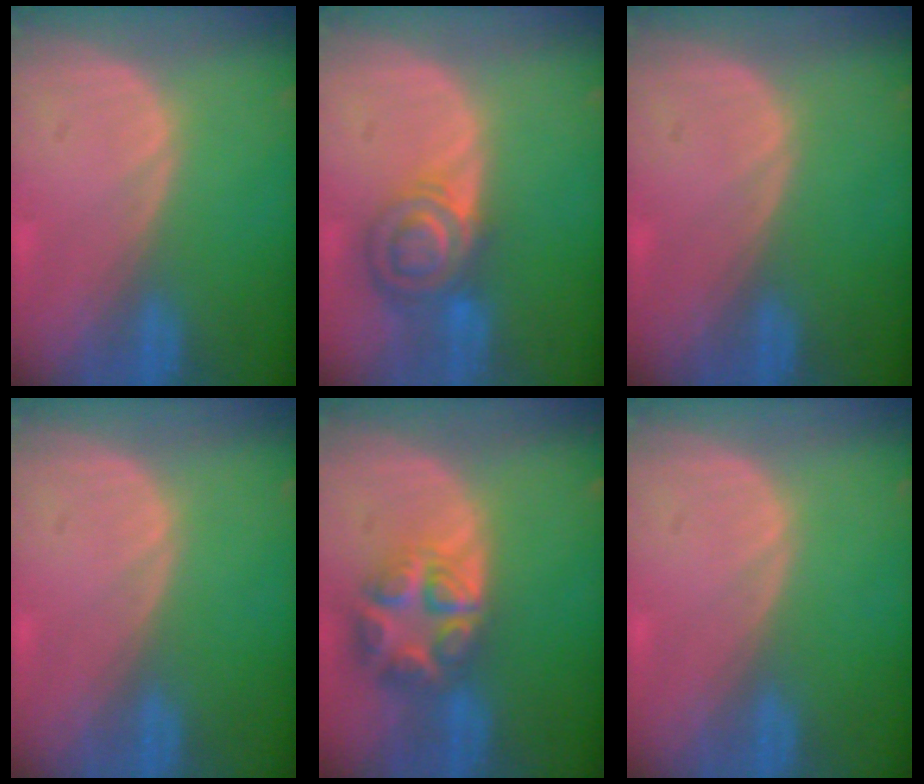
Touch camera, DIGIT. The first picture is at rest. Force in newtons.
{"total": 7.3, "press": 6.3, "slide": 3.7}
{"total": 0.0}
{"total": 0.0}
{"total": 8.1, "press": 7.0, "slide": 4.0}
{"total": 0.0}